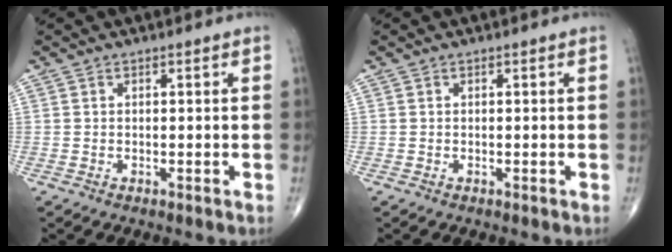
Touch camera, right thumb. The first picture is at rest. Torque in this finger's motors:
{"motor_torque": [0.00, 0.00, 0.00, 0.00, 0.01]}